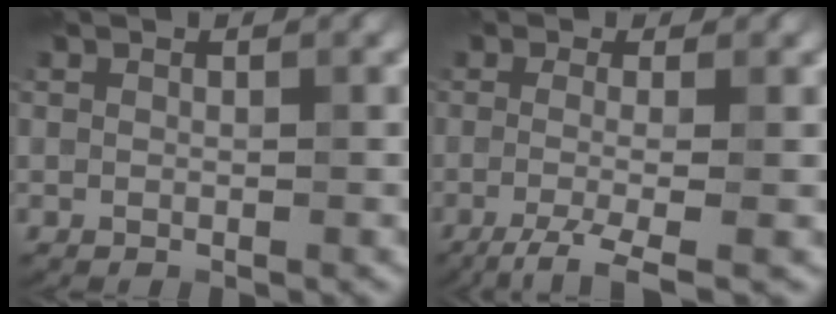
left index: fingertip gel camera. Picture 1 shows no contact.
{"total": 4.2, "force": [-1.6, 1.0, 3.8], "torque": [-0.062, -0.009, -0.041]}